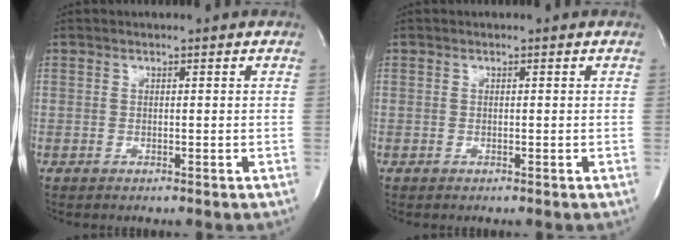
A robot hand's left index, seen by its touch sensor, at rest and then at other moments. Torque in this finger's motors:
{"motor_torque": [0.00, 0.00, -0.03, 0.00]}